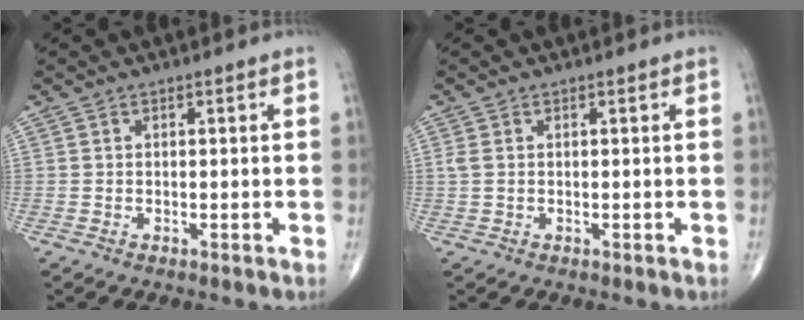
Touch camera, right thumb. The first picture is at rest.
{"total": 1.4, "force": [0.3, 0.8, 1.1], "torque": [-0.034, 0.007, 0.009]}